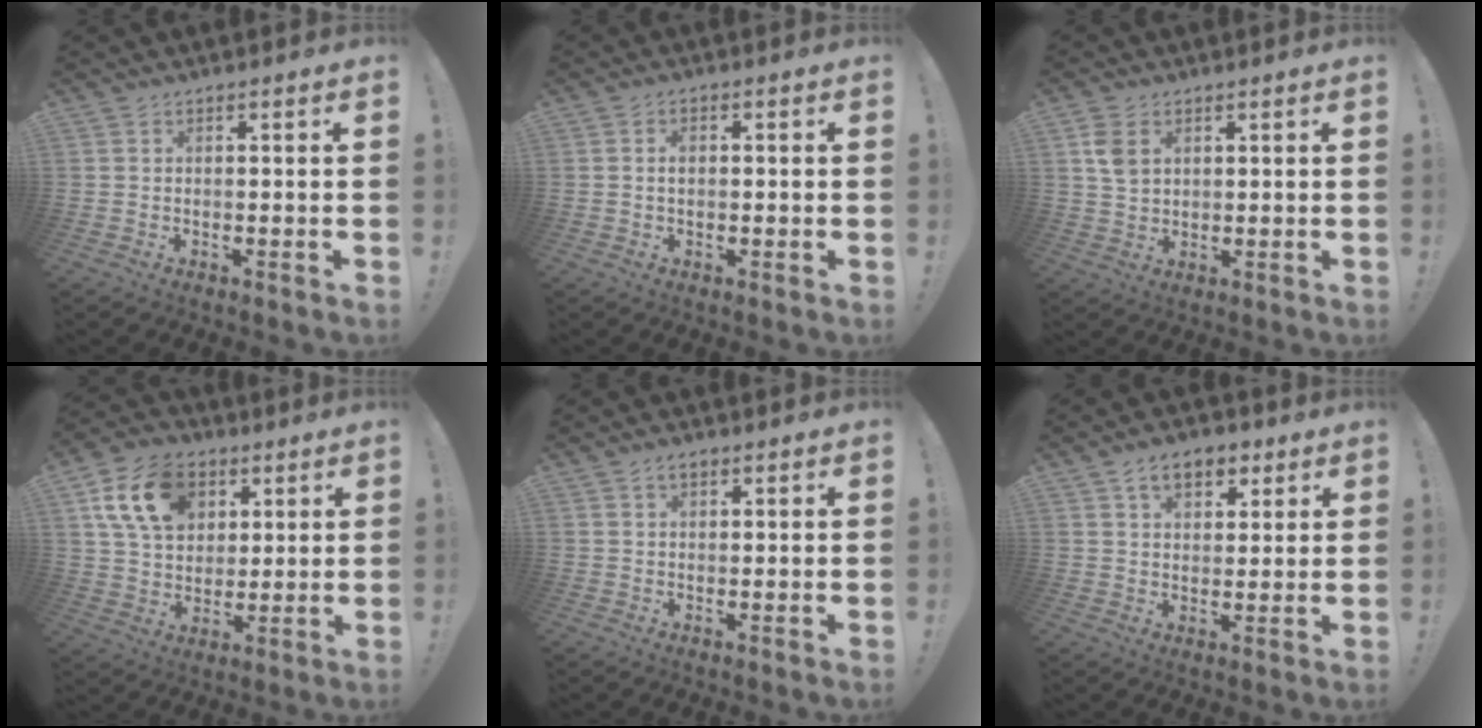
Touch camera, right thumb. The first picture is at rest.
{"total": 2.2, "force": [0.0, 1.5, 1.7], "torque": [-0.032, 0.007, -0.001]}
{"total": 6.1, "force": [2.4, 4.2, 3.7], "torque": [-0.059, -0.002, 0.048]}
{"total": 17.4, "force": [7.1, 12.4, 9.9], "torque": [-0.160, -0.012, 0.140]}
{"total": 2.3, "force": [1.2, 1.3, 1.5], "torque": [-0.016, -0.003, 0.018]}
{"total": 8.7, "force": [4.5, 5.7, 4.8], "torque": [-0.062, -0.010, 0.082]}